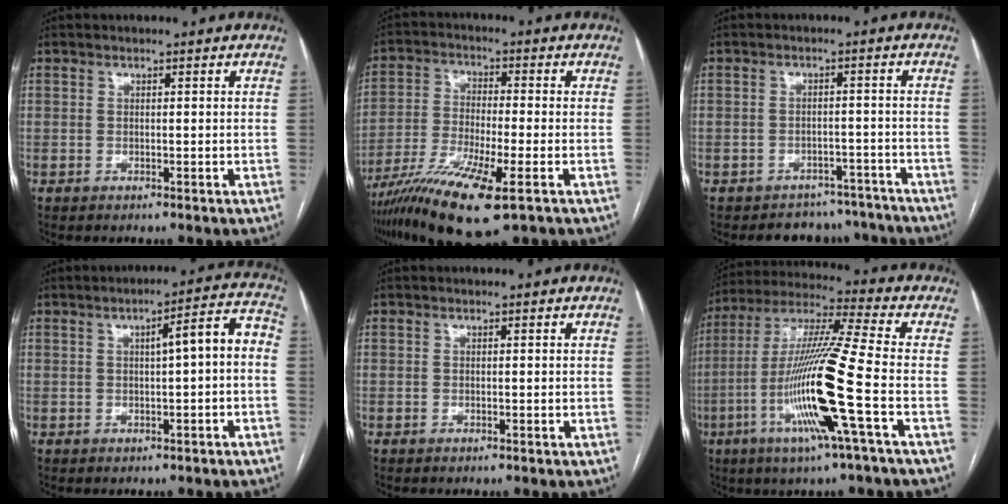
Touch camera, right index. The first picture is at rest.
{"total": 14.0, "force": [-8.0, 1.6, 11.4], "torque": [-0.226, -0.034, -0.144]}
{"total": 8.2, "force": [-7.2, 3.8, -0.4], "torque": [0.029, 0.029, -0.081]}
{"total": 6.7, "force": [0.0, 0.9, 6.6], "torque": [-0.087, 0.027, -0.002]}
{"total": 0.0}
{"total": 17.2, "force": [-5.1, -1.2, 16.4], "torque": [-0.326, -0.015, -0.107]}